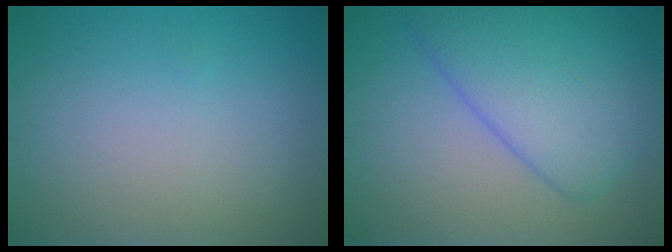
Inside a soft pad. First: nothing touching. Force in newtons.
{"total": 7.0, "press": 7.0, "slide": 0.5}